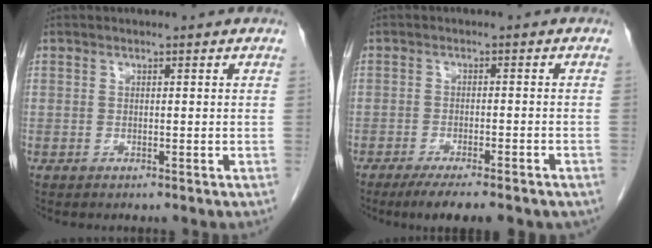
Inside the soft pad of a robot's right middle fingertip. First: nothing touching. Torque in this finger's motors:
{"motor_torque": [1.12, -1.02, 0.19, 0.07]}